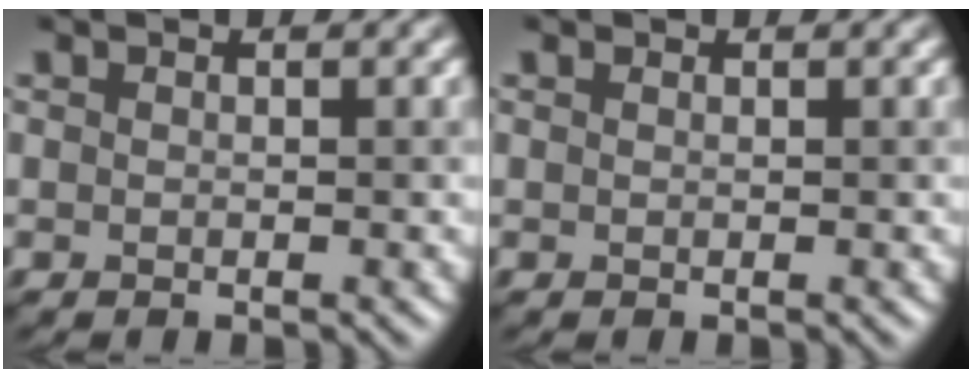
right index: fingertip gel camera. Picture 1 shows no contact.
{"total": 0.0}